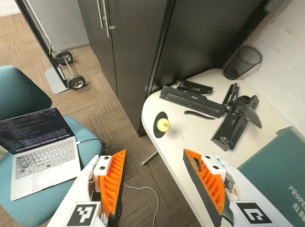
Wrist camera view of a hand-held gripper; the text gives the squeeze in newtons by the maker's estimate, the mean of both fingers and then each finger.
{"total": 0.0}